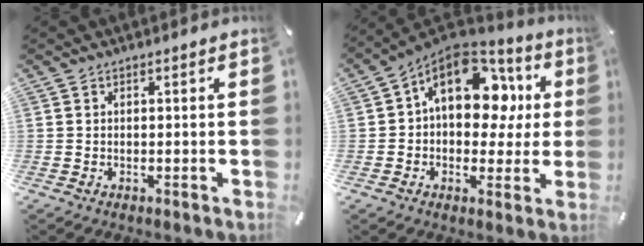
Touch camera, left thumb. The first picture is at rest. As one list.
[{"total": 17.3, "force": [5.6, 11.4, 11.7], "torque": [-0.170, -0.023, 0.101]}]